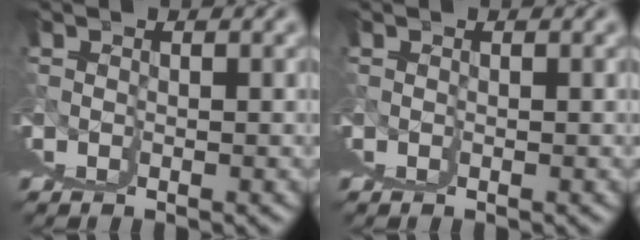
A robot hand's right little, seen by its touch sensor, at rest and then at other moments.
{"total": 0.0}